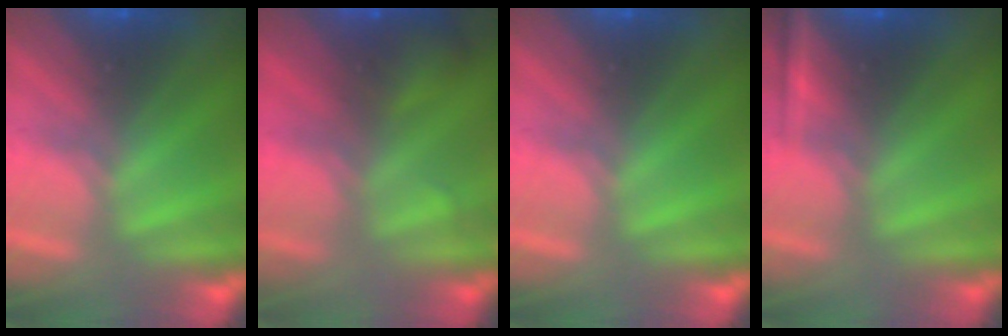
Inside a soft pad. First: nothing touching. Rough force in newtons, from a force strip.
{"total": 5.8}
{"total": 0.0}
{"total": 2.3}